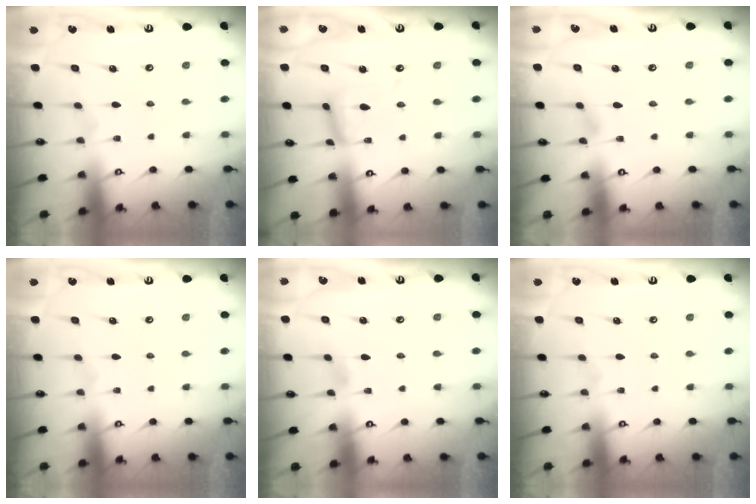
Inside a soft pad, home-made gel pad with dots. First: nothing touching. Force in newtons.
{"total": 9.7, "press": 9.7, "slide": 0.8}
{"total": 2.0, "press": 2.0, "slide": 0.2}
{"total": 0.0}
{"total": 1.8, "press": 1.7, "slide": 0.2}
{"total": 0.0}